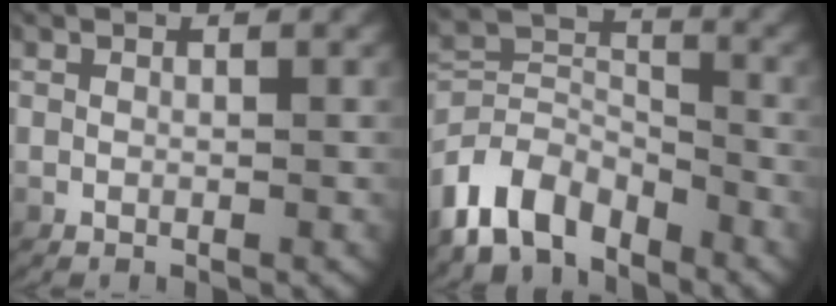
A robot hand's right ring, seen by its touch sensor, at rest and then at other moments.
{"total": 8.4, "force": [-4.6, 6.0, 3.6], "torque": [-0.070, -0.039, -0.073]}